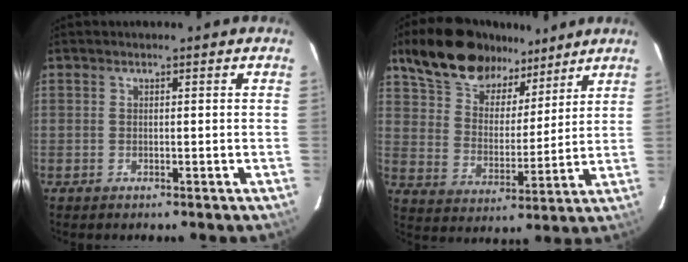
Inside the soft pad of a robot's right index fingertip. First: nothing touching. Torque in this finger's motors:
{"motor_torque": [0.40, 0.38, 0.37, 0.06]}